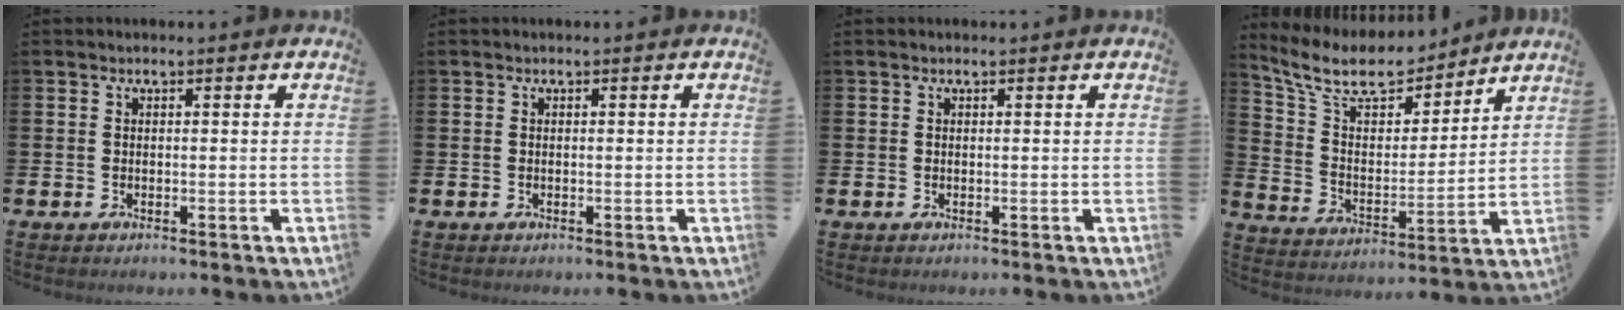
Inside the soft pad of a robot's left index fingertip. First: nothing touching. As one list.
[{"total": 0.0}, {"total": 0.0}, {"total": 10.6, "force": [9.5, 3.4, 3.2], "torque": [-0.109, -0.058, 0.169]}]